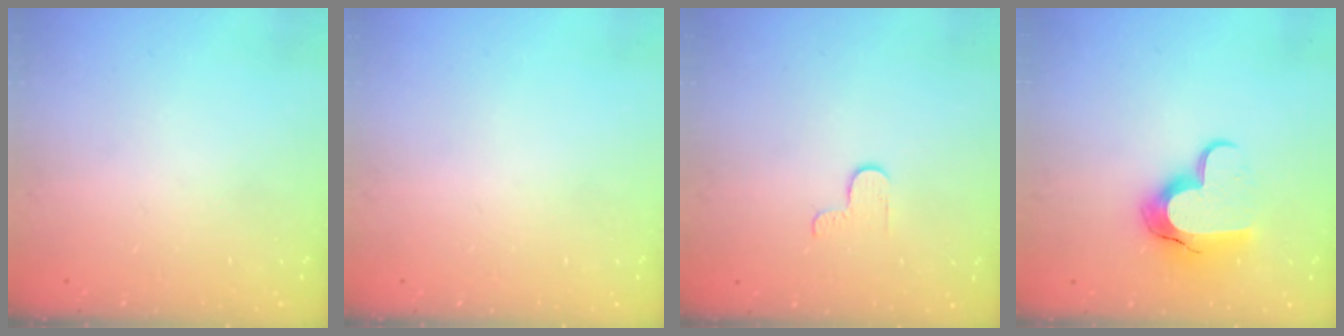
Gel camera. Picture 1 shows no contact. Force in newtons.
{"total": 0.0}
{"total": 2.7, "press": 2.6, "slide": 0.4}
{"total": 12.9, "press": 12.9, "slide": 0.9}